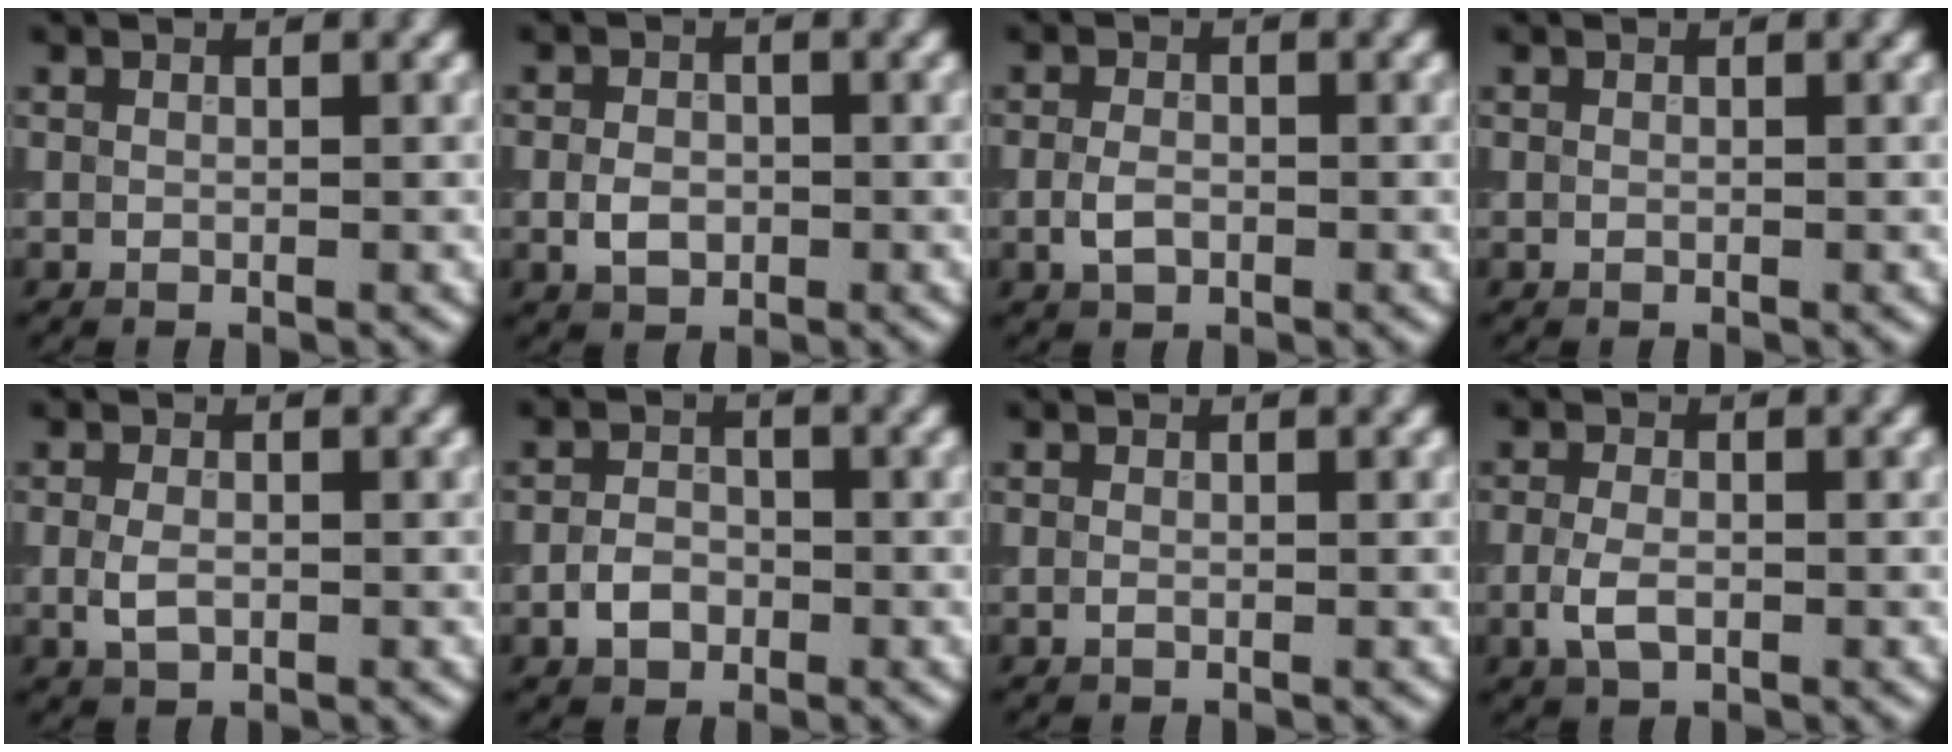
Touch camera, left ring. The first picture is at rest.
{"total": 2.4, "force": [-0.6, 1.7, 1.5], "torque": [-0.028, -0.001, -0.015]}
{"total": 2.0, "force": [-0.6, 1.2, 1.4], "torque": [-0.029, 0.000, -0.014]}
{"total": 0.0}
{"total": 2.0, "force": [-0.3, 1.3, 1.5], "torque": [-0.035, -0.002, -0.006]}
{"total": 2.5, "force": [-1.1, 1.8, 1.3], "torque": [-0.020, 0.004, -0.025]}
{"total": 0.5, "force": [-0.2, 0.3, 0.4], "torque": [-0.009, -0.002, -0.002]}
{"total": 2.6, "force": [-0.8, 1.4, 2.0], "torque": [-0.044, -0.003, -0.018]}